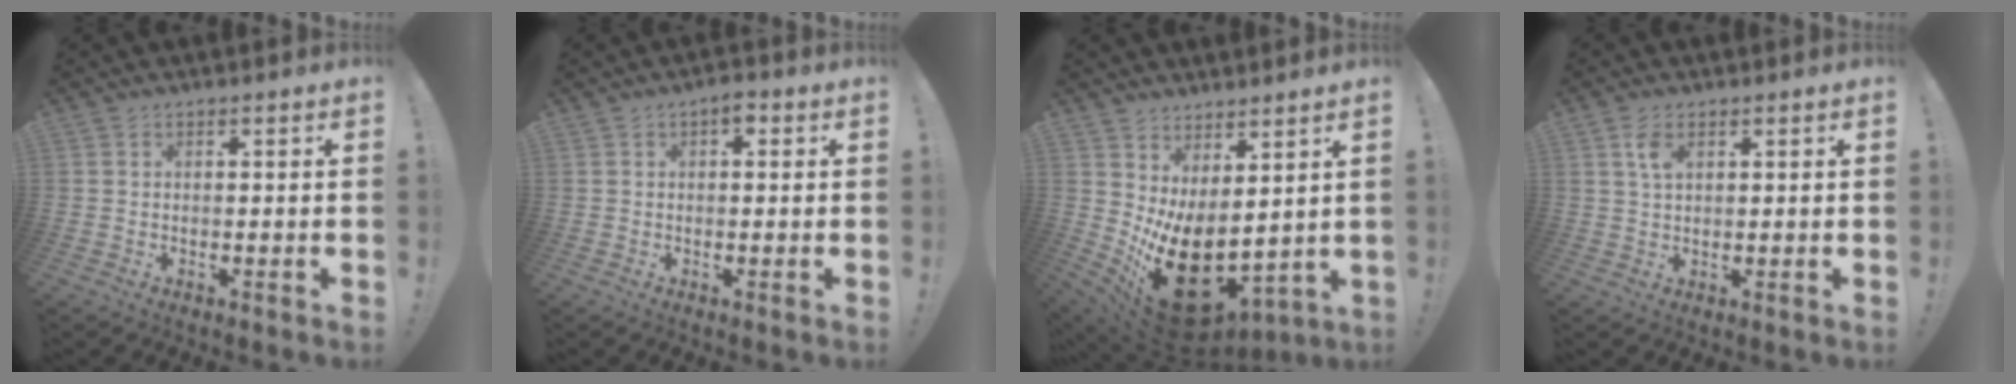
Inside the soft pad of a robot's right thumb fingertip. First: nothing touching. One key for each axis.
{"total": 2.2, "fx": 0.6, "fy": 1.3, "fz": 1.7, "tx": -0.022, "ty": 0.002, "tz": 0.006}
{"total": 18.4, "fx": -3.7, "fy": 10.4, "fz": 14.8, "tx": -0.225, "ty": -0.001, "tz": -0.034}
{"total": 4.0, "fx": 1.7, "fy": 2.1, "fz": 3.1, "tx": -0.051, "ty": -0.002, "tz": 0.027}